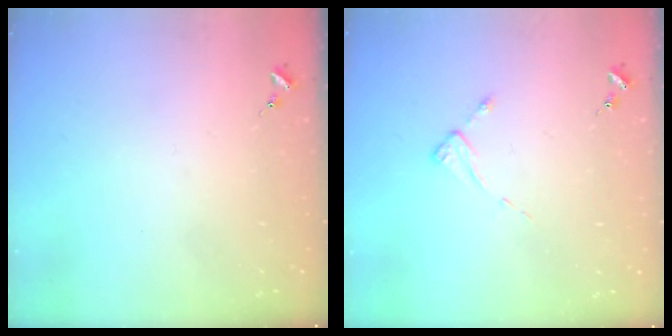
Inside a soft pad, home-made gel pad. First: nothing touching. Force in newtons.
{"total": 2.6, "press": 2.6, "slide": 0.2}